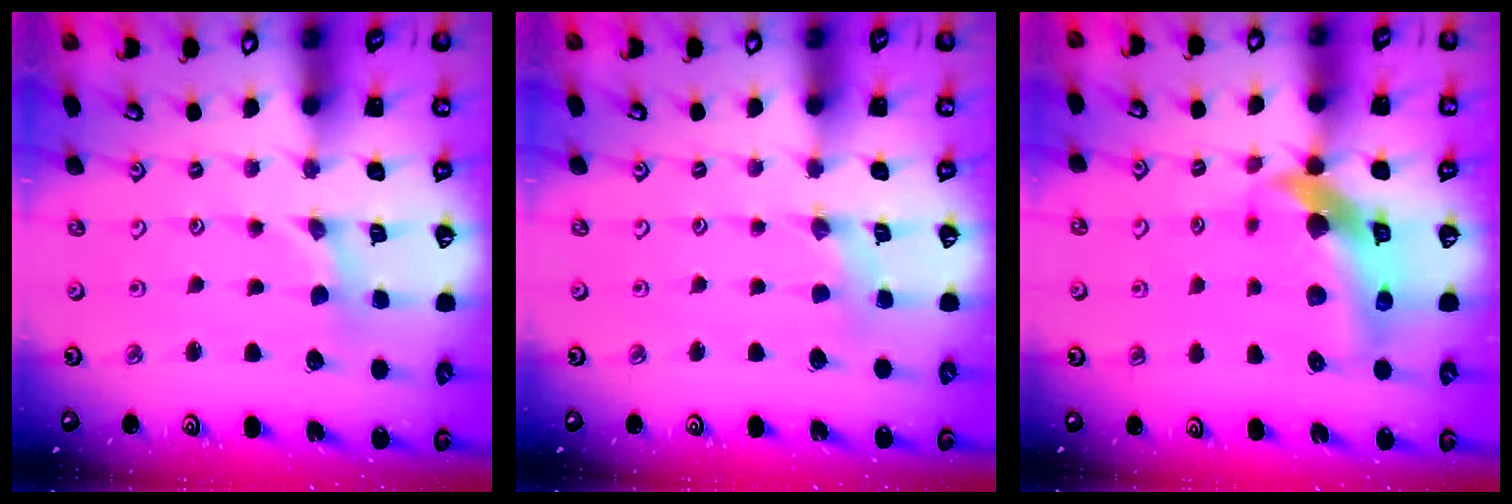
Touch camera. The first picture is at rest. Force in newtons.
{"total": 1.9, "press": 1.9, "slide": 0.3}
{"total": 12.0, "press": 11.9, "slide": 1.9}